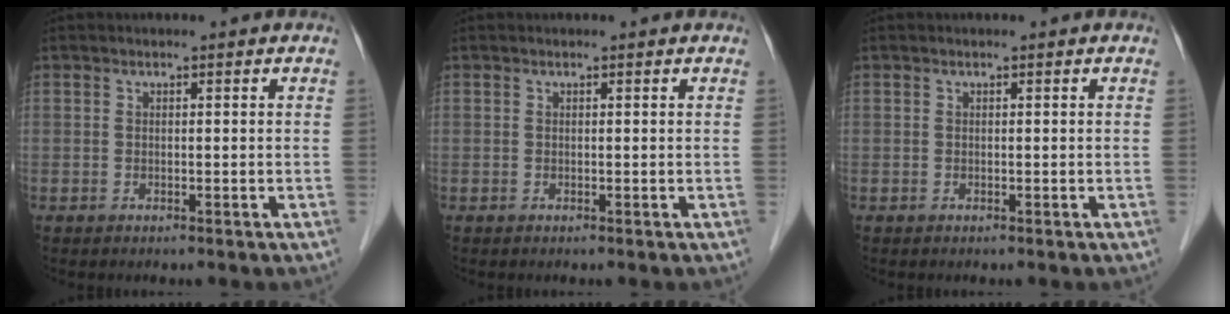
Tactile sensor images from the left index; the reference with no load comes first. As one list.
[{"total": 0.0}, {"total": 0.0}]